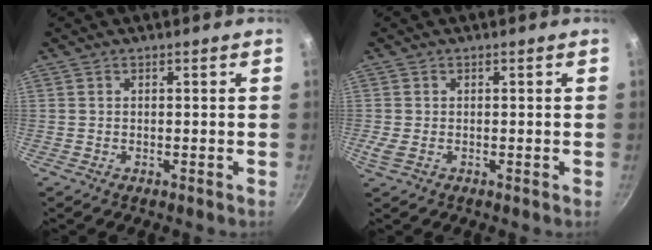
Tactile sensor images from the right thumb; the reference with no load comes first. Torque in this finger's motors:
{"motor_torque": [0.71, 0.29, 0.35, -0.08, 0.07]}